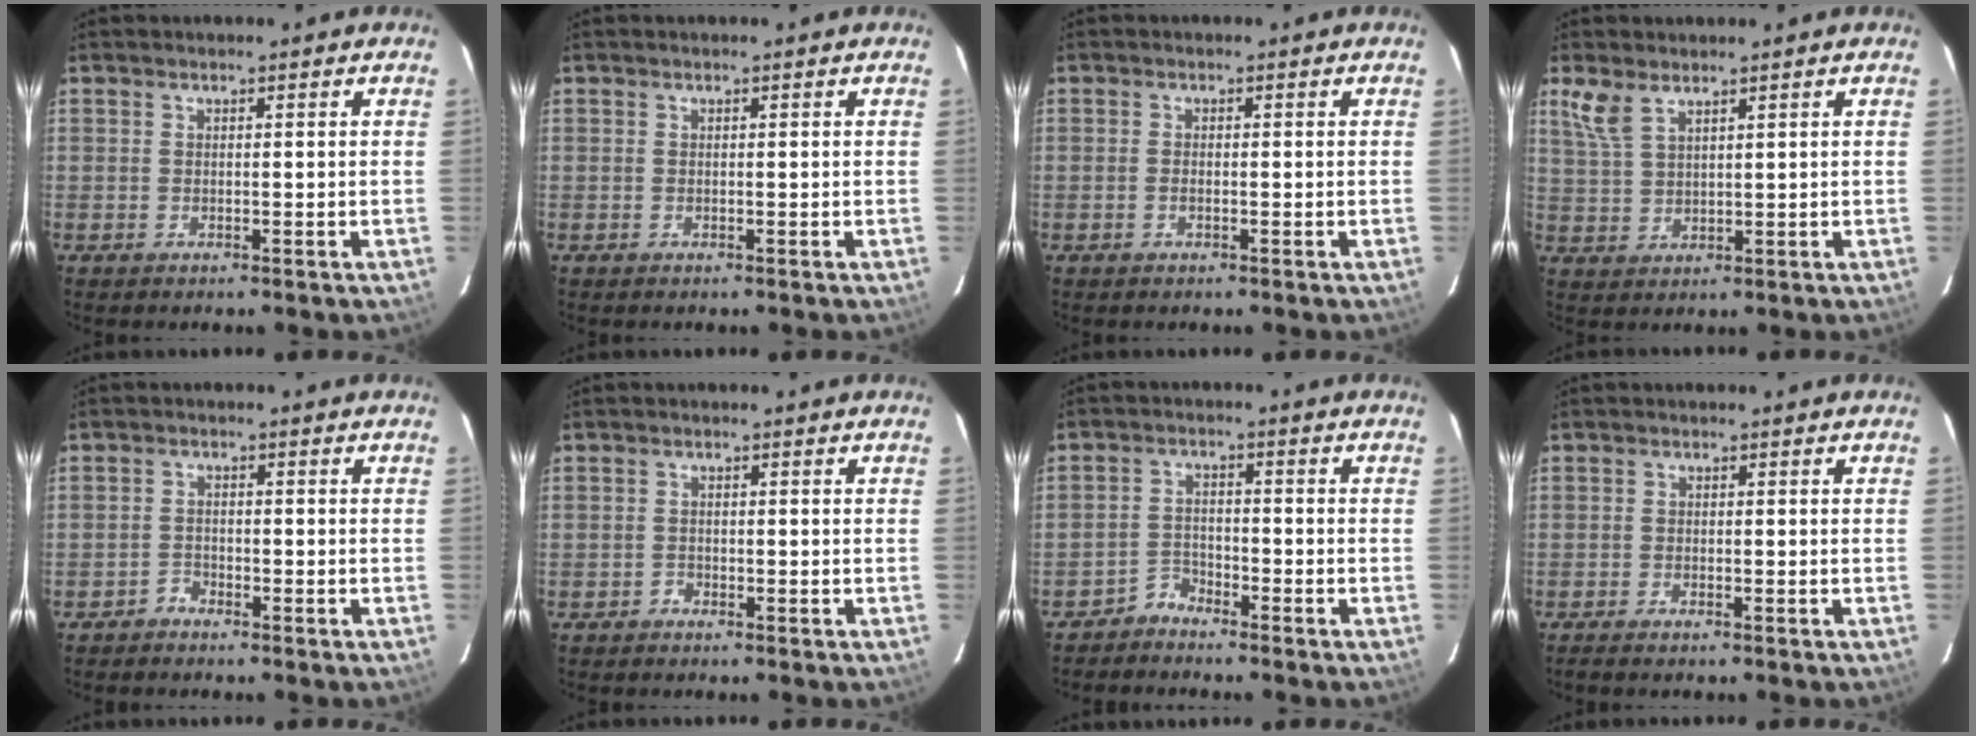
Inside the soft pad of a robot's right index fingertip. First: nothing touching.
{"total": 0.0}
{"total": 0.9, "force": [-0.5, 0.5, 0.6], "torque": [-0.014, 0.001, -0.010]}
{"total": 4.4, "force": [3.3, 0.9, 2.8], "torque": [-0.065, 0.002, 0.075]}
{"total": 1.6, "force": [-1.4, 0.8, -0.3], "torque": [0.005, 0.008, -0.029]}
{"total": 1.1, "force": [-0.8, 0.7, -0.2], "torque": [0.002, 0.007, -0.016]}
{"total": 2.9, "force": [-2.6, 1.2, -0.5], "torque": [0.011, 0.010, -0.053]}
{"total": 1.6, "force": [-1.4, 0.2, 0.7], "torque": [-0.023, -0.004, -0.026]}